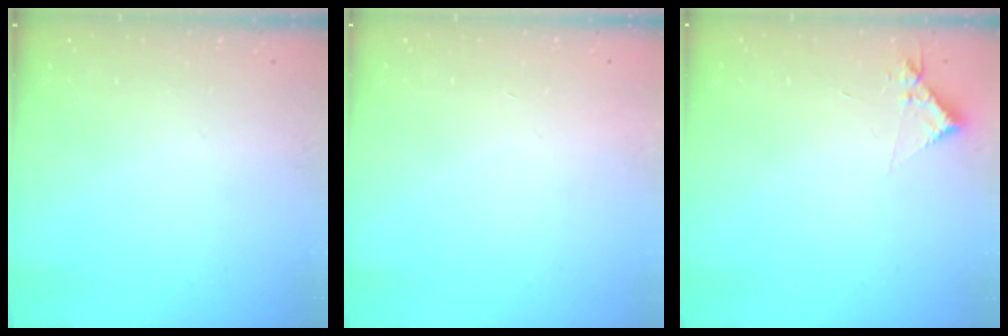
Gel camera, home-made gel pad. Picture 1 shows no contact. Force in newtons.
{"total": 1.7, "press": 1.7, "slide": 0.1}
{"total": 3.9, "press": 3.9, "slide": 0.5}